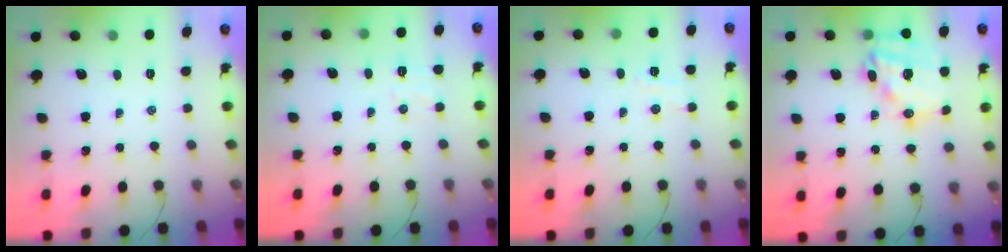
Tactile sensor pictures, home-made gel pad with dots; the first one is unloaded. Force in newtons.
{"total": 5.2, "press": 5.0, "slide": 1.2}
{"total": 3.5, "press": 3.4, "slide": 0.9}
{"total": 17.6, "press": 17.2, "slide": 3.7}